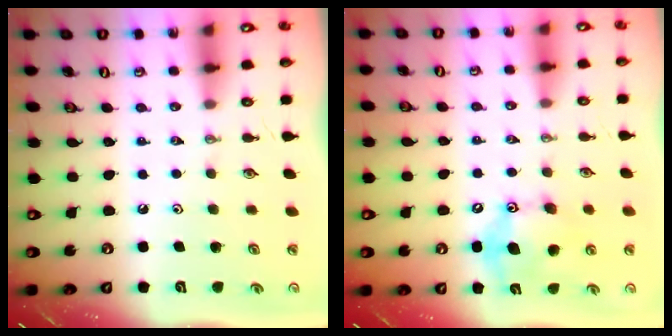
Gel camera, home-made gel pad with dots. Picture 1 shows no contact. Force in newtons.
{"total": 12.4, "press": 12.4, "slide": 0.2}